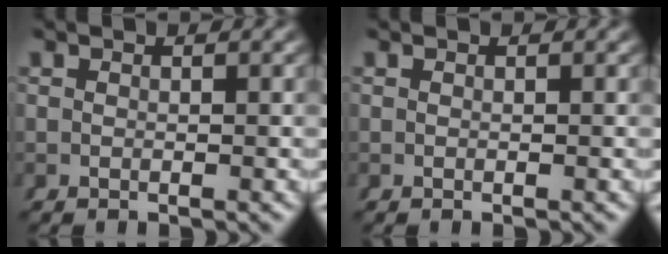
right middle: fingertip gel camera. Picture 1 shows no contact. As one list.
[{"total": 0.0}]